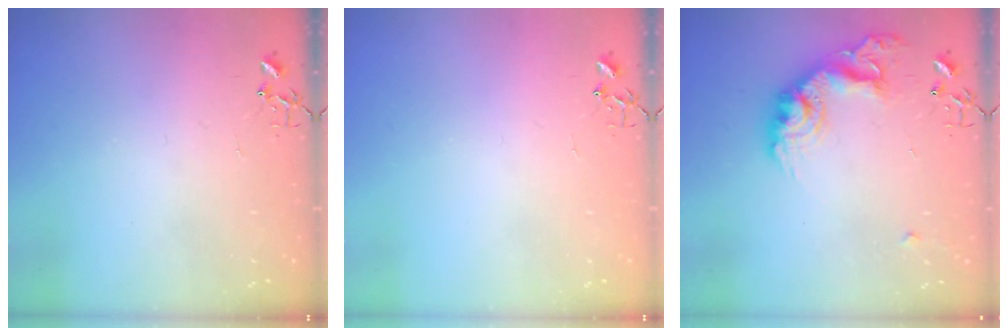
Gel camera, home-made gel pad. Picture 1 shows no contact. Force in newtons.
{"total": 0.0}
{"total": 17.2, "press": 17.2, "slide": 1.2}